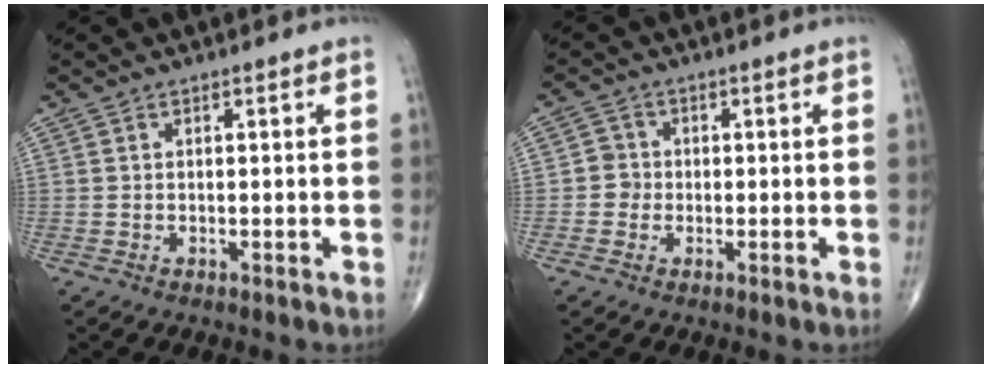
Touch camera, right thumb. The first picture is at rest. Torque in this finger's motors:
{"motor_torque": [0.08, -0.21, 0.08, 0.13, 0.00]}